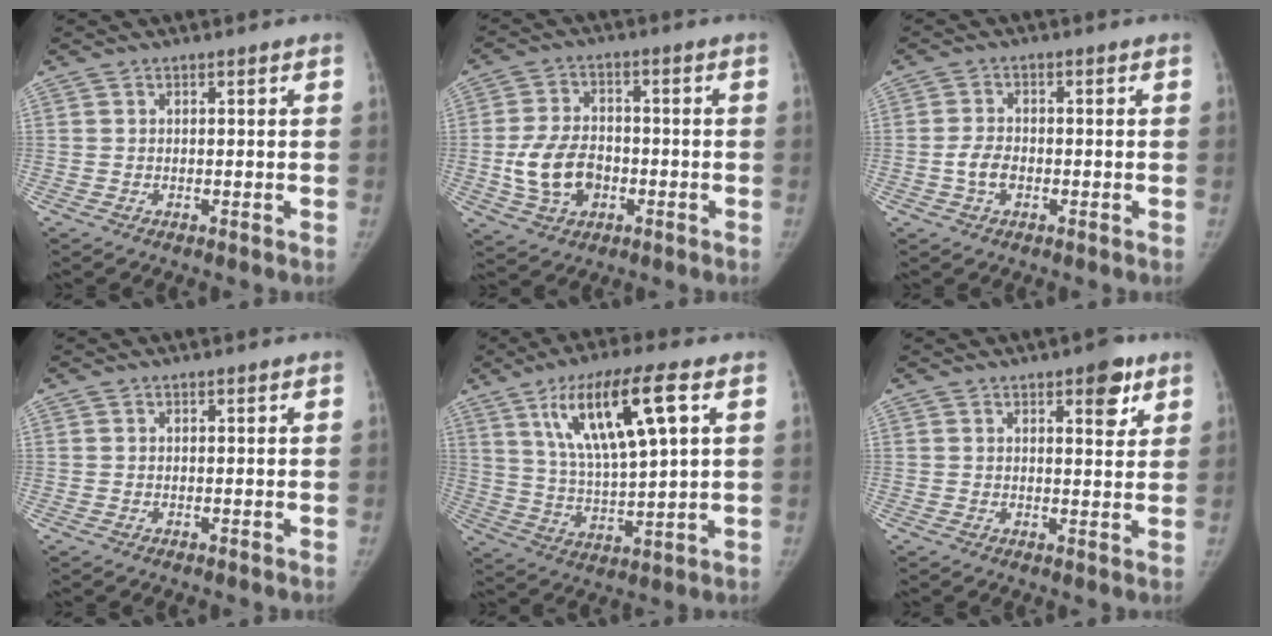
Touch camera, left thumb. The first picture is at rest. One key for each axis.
{"total": 10.2, "fx": -2.2, "fy": 7.3, "fz": 6.8, "tx": -0.116, "ty": 0.016, "tz": -0.034}
{"total": 3.8, "fx": -1.0, "fy": 2.5, "fz": 2.7, "tx": -0.051, "ty": 0.012, "tz": -0.020}
{"total": 0.0}
{"total": 16.5, "fx": 6.8, "fy": 3.9, "fz": 14.6, "tx": -0.263, "ty": -0.016, "tz": 0.127}
{"total": 5.8, "fx": 3.3, "fy": 2.4, "fz": 4.2, "tx": -0.034, "ty": -0.015, "tz": 0.038}